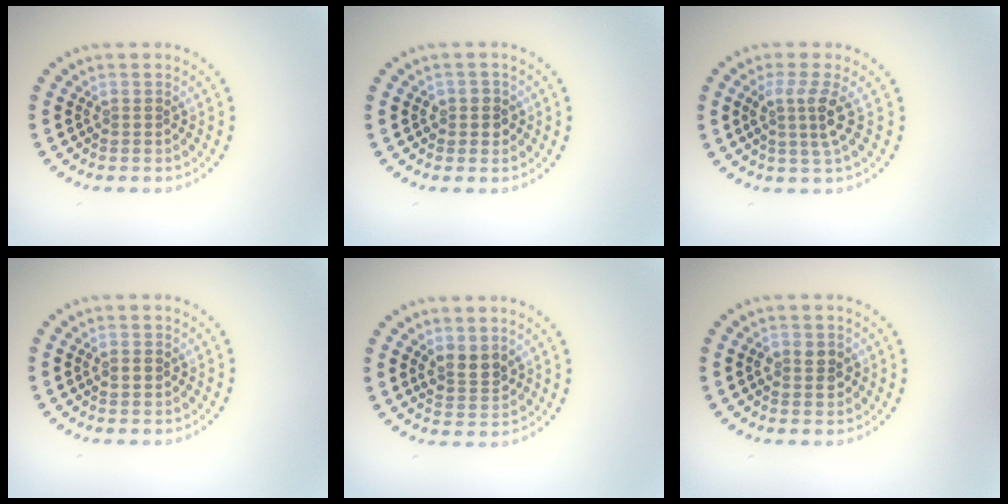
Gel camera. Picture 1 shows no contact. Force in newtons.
{"total": 1.6, "press": 1.4, "slide": 0.7}
{"total": 3.0, "press": 2.1, "slide": 2.1}
{"total": 1.5, "press": 1.5, "slide": 0.1}
{"total": 2.5, "press": 2.3, "slide": 1.0}
{"total": 1.9, "press": 1.9, "slide": 0.2}